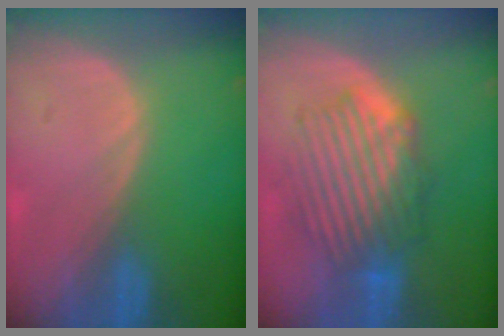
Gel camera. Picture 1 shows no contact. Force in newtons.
{"total": 8.5, "press": 8.3, "slide": 2.0}